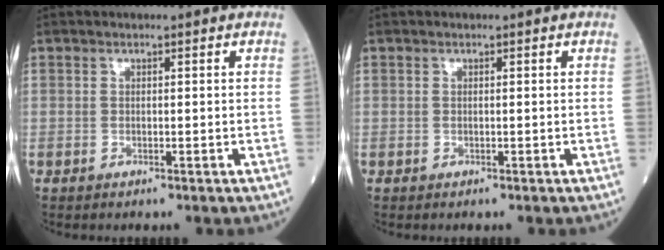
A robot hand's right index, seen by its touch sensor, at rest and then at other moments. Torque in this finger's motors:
{"motor_torque": [0.18, 0.10, -0.03, -0.01]}